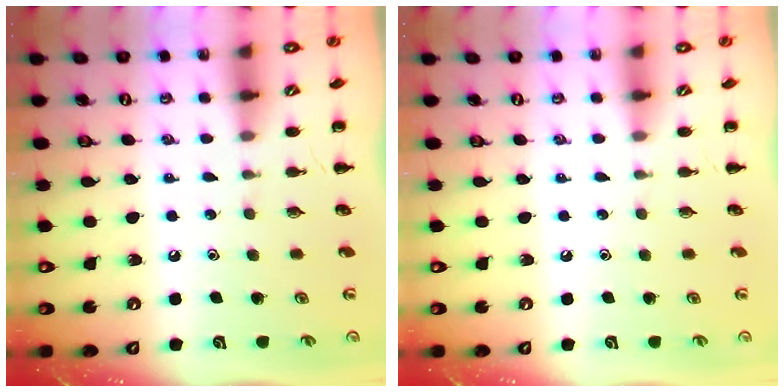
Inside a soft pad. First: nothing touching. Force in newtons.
{"total": 0.0}